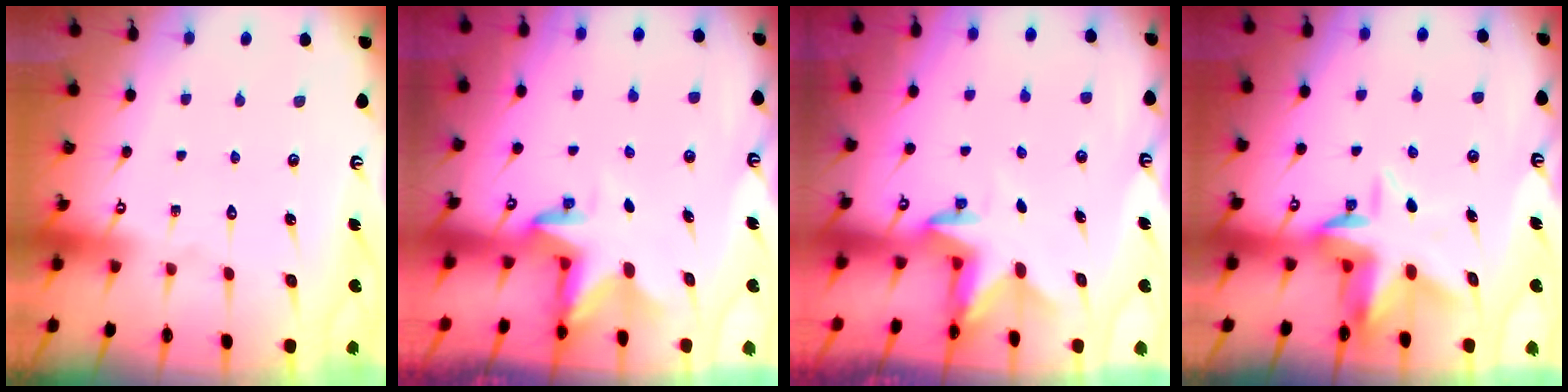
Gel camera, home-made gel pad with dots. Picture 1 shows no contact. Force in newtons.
{"total": 2.8, "press": 2.8, "slide": 0.2}
{"total": 2.4, "press": 2.4, "slide": 0.4}
{"total": 6.0, "press": 5.9, "slide": 1.0}